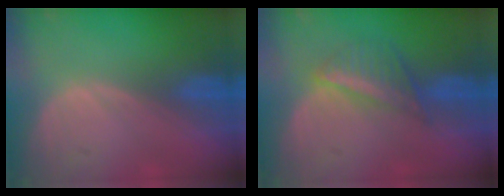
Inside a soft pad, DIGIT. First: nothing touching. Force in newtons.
{"total": 6.1, "press": 5.4, "slide": 2.8}